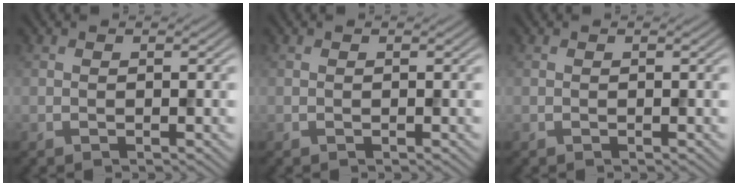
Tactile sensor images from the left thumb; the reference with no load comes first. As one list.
[{"total": 0.0}, {"total": 0.0}]